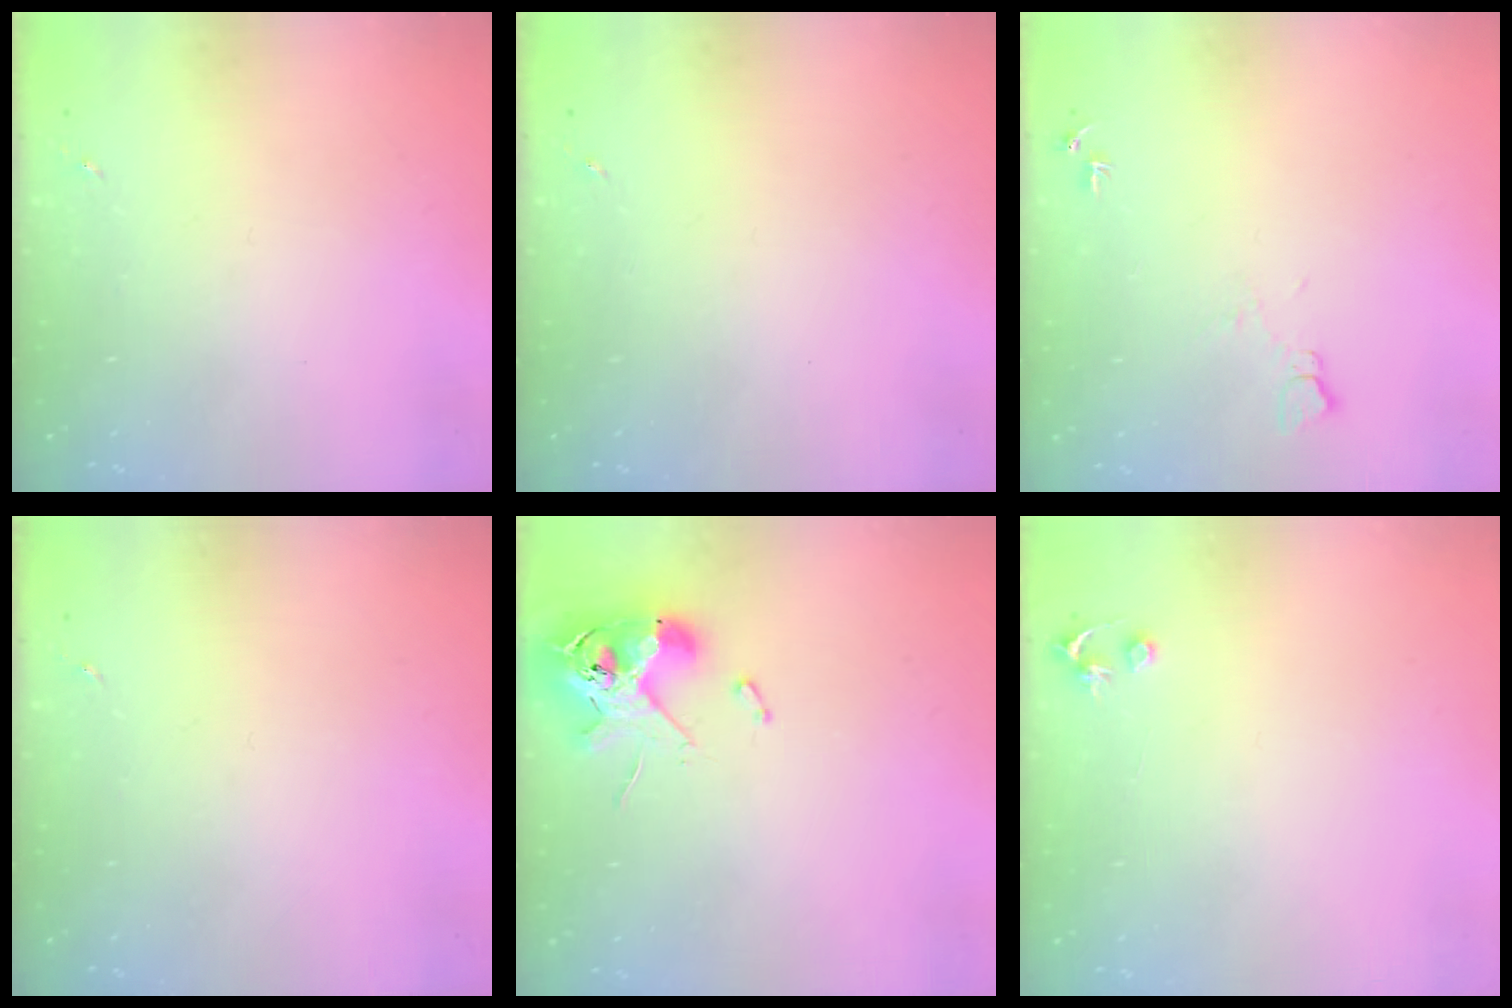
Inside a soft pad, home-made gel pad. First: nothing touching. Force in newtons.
{"total": 0.0}
{"total": 6.6, "press": 6.6, "slide": 0.7}
{"total": 0.0}
{"total": 11.6, "press": 11.4, "slide": 2.0}
{"total": 3.5, "press": 3.5, "slide": 0.3}